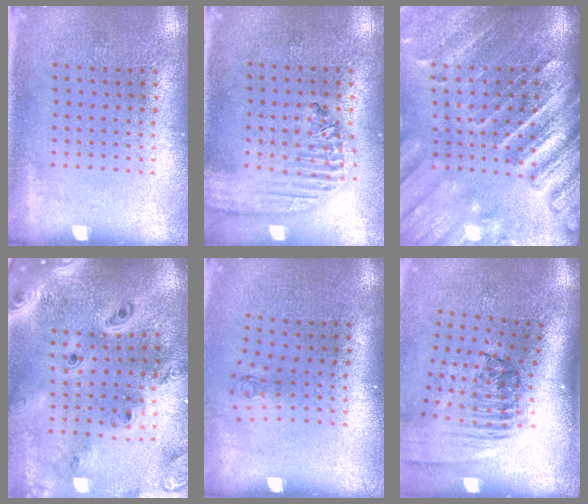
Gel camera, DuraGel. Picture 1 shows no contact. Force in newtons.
{"total": 2.0, "press": 1.8, "slide": 0.9}
{"total": 4.1, "press": 3.5, "slide": 2.2}
{"total": 3.8, "press": 2.9, "slide": 2.4}
{"total": 0.7, "press": 0.3, "slide": 0.7}
{"total": 2.6, "press": 1.8, "slide": 1.9}